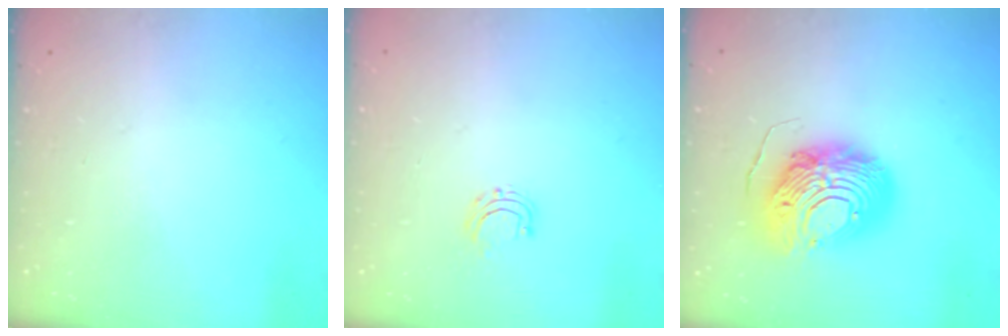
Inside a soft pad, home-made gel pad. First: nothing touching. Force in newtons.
{"total": 5.9, "press": 5.9, "slide": 0.5}
{"total": 16.1, "press": 16.0, "slide": 1.4}